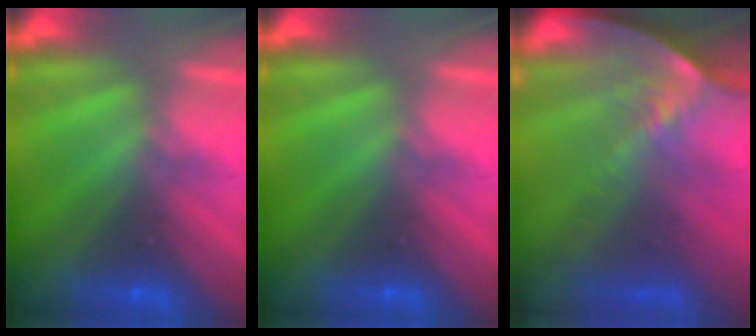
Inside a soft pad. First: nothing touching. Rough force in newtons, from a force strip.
{"total": 0.0}
{"total": 10.4}